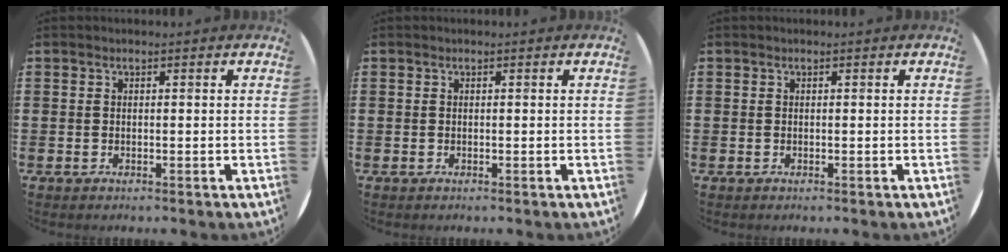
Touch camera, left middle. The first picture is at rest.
{"total": 0.0}
{"total": 0.0}